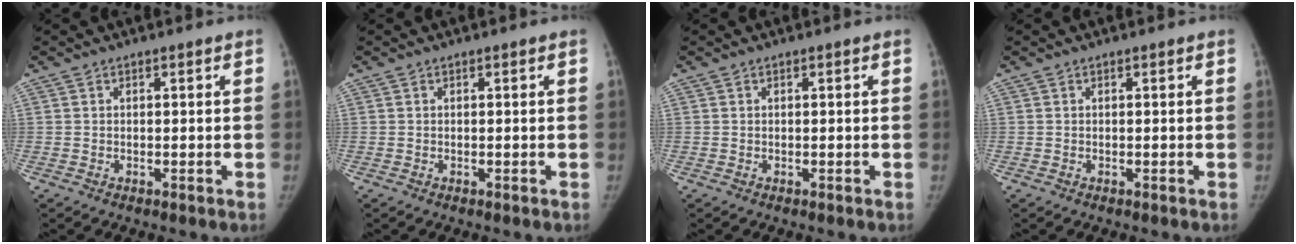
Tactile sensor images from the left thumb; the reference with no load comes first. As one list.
[{"total": 0.0}, {"total": 0.0}, {"total": 0.0}]